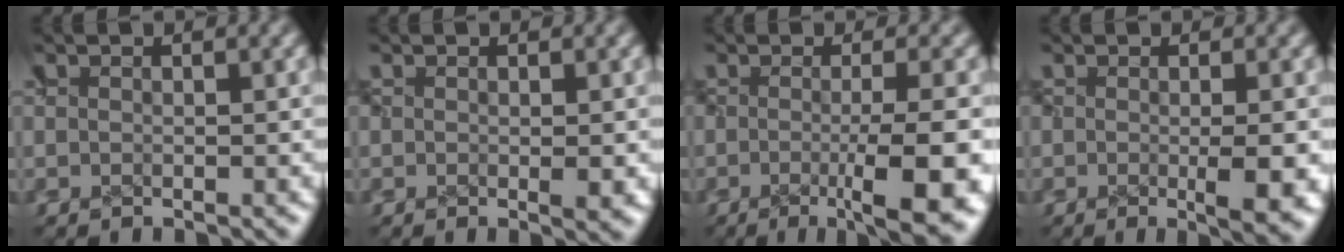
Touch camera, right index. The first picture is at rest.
{"total": 0.6, "force": [0.1, -0.1, 0.6], "torque": [-0.006, -0.003, 0.006]}
{"total": 6.7, "force": [-4.1, 1.4, 5.1], "torque": [-0.038, -0.010, -0.056]}
{"total": 2.9, "force": [-0.8, 0.7, 2.7], "torque": [-0.026, -0.006, -0.009]}